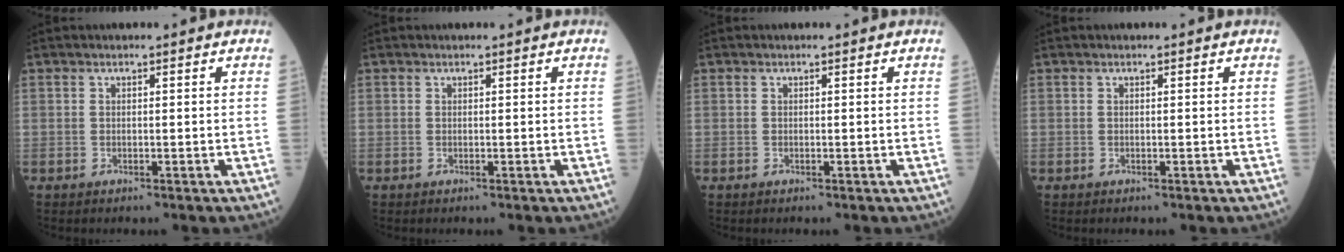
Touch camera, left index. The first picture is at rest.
{"total": 0.0}
{"total": 0.0}
{"total": 0.0}